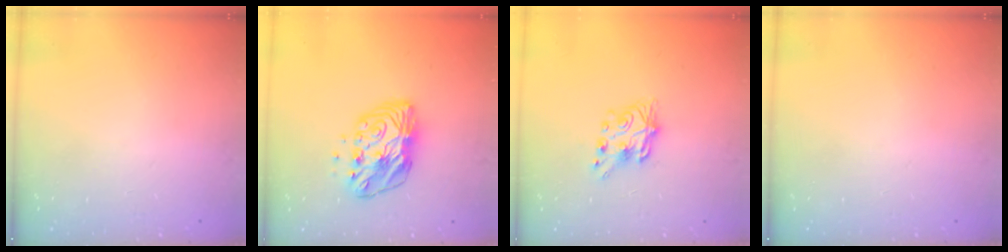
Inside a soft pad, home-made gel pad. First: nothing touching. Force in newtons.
{"total": 12.7, "press": 12.7, "slide": 1.0}
{"total": 7.2, "press": 7.2, "slide": 0.4}
{"total": 0.0}